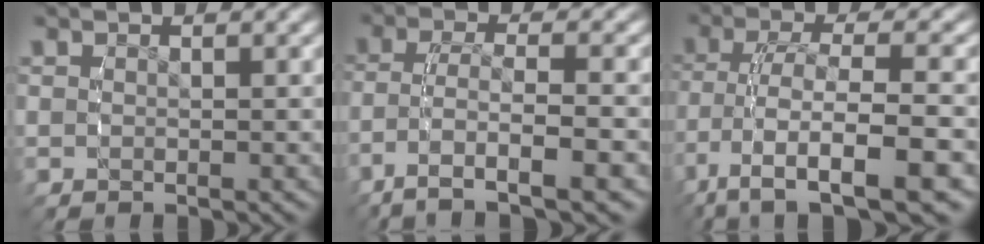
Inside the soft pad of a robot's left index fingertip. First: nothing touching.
{"total": 5.4, "force": [-3.0, 2.0, 4.0], "torque": [-0.091, -0.030, -0.030]}
{"total": 9.2, "force": [-5.4, 4.1, 6.3], "torque": [-0.140, -0.044, -0.054]}